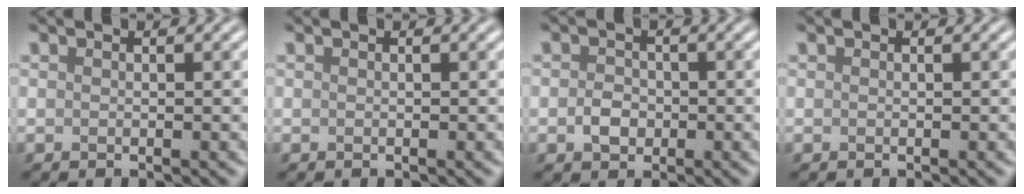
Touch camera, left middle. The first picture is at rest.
{"total": 0.0}
{"total": 2.0, "force": [-0.5, 1.6, 1.1], "torque": [-0.018, 0.000, -0.014]}
{"total": 0.0}